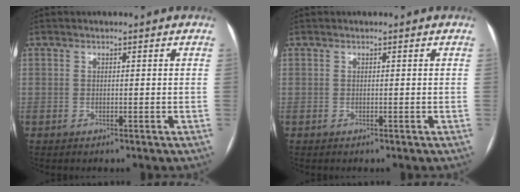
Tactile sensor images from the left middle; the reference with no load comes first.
{"total": 0.0}